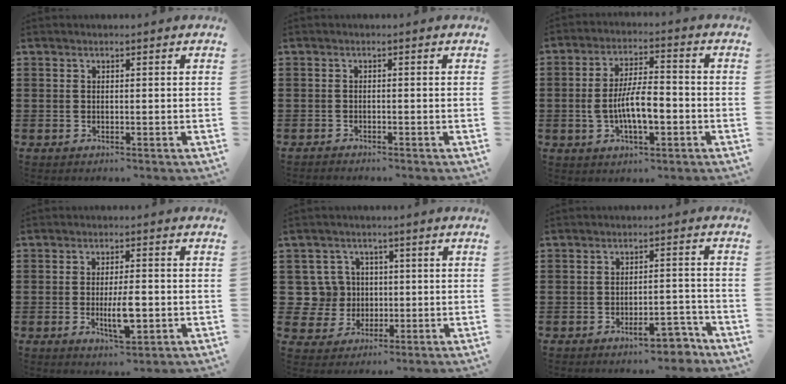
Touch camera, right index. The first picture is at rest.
{"total": 0.9, "force": [-0.9, 0.0, 0.0], "torque": [-0.001, 0.002, -0.019]}
{"total": 8.5, "force": [-1.9, 3.3, 7.5], "torque": [-0.165, 0.000, -0.044]}
{"total": 6.1, "force": [-1.4, 1.9, 5.6], "torque": [-0.109, -0.006, -0.025]}
{"total": 6.5, "force": [0.6, 6.1, 2.0], "torque": [-0.079, 0.014, 0.009]}
{"total": 6.4, "force": [-4.5, 1.6, 4.3], "torque": [-0.063, 0.003, -0.076]}